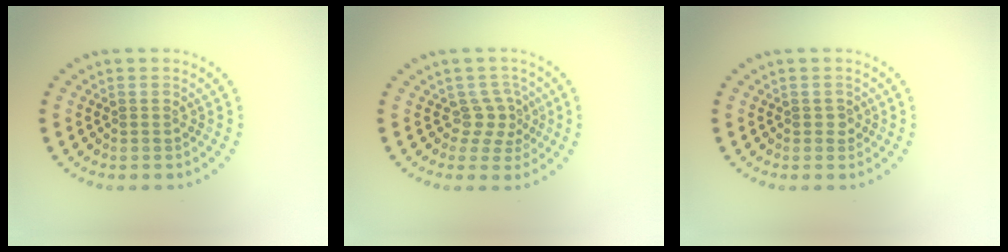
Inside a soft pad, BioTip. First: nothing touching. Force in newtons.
{"total": 2.2, "press": 1.6, "slide": 1.6}
{"total": 0.8, "press": 0.6, "slide": 0.5}